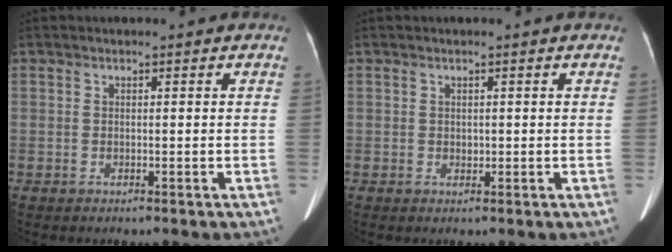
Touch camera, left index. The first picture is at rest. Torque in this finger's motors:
{"motor_torque": [0.12, 0.06, 0.06, 0.03]}